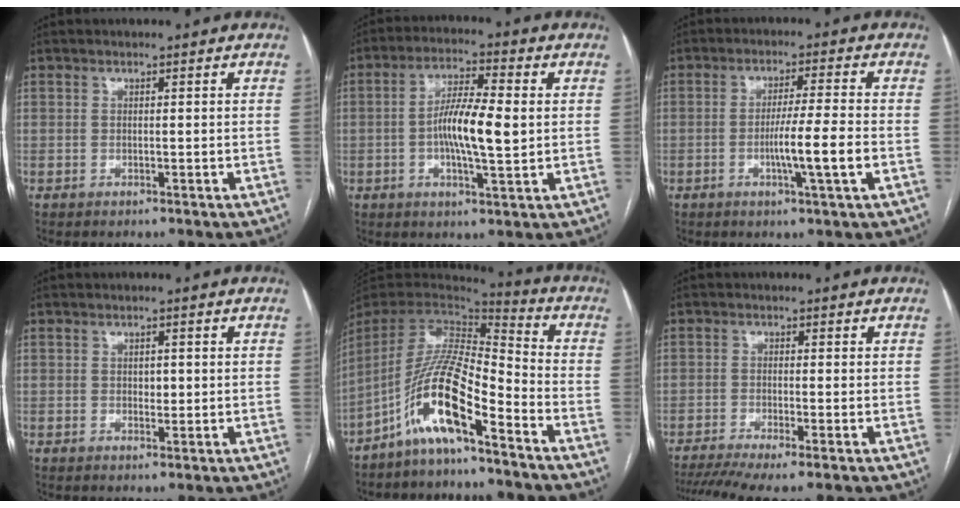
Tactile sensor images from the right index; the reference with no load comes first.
{"total": 9.5, "force": [-0.2, 1.8, 9.3], "torque": [-0.176, 0.005, -0.007]}
{"total": 7.1, "force": [-1.9, -0.8, 6.8], "torque": [-0.115, -0.009, -0.035]}
{"total": 1.8, "force": [0.2, 1.1, 1.4], "torque": [-0.019, 0.000, 0.004]}
{"total": 13.7, "force": [-8.2, 2.1, 10.8], "torque": [-0.218, 0.006, -0.155]}
{"total": 6.6, "force": [-4.7, 0.3, 4.6], "torque": [-0.081, -0.008, -0.081]}